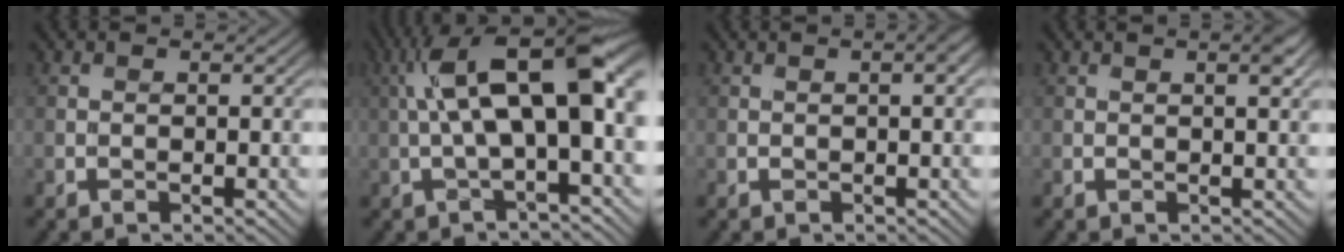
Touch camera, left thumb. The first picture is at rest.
{"total": 11.9, "force": [1.3, 4.0, 11.2], "torque": [-0.193, 0.019, 0.015]}
{"total": 1.7, "force": [0.4, 0.3, 1.6], "torque": [-0.027, 0.006, 0.006]}
{"total": 1.6, "force": [1.0, 0.1, 1.3], "torque": [-0.023, 0.006, 0.015]}